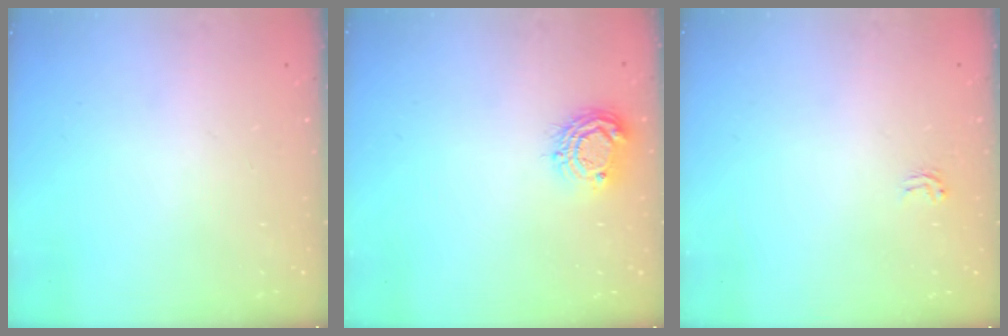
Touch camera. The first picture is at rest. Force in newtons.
{"total": 8.5, "press": 8.5, "slide": 0.7}
{"total": 1.9, "press": 1.9, "slide": 0.1}